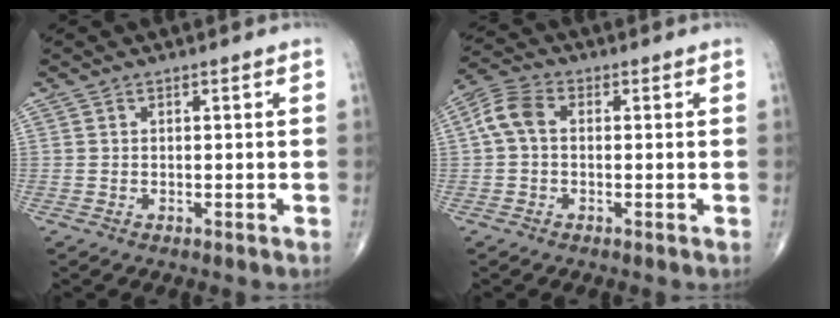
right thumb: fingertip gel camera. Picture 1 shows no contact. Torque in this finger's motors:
{"motor_torque": [0.02, 0.03, 0.34, 0.20, 0.02]}